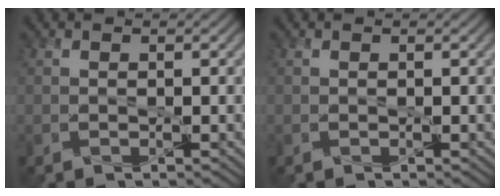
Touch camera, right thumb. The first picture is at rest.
{"total": 0.0}